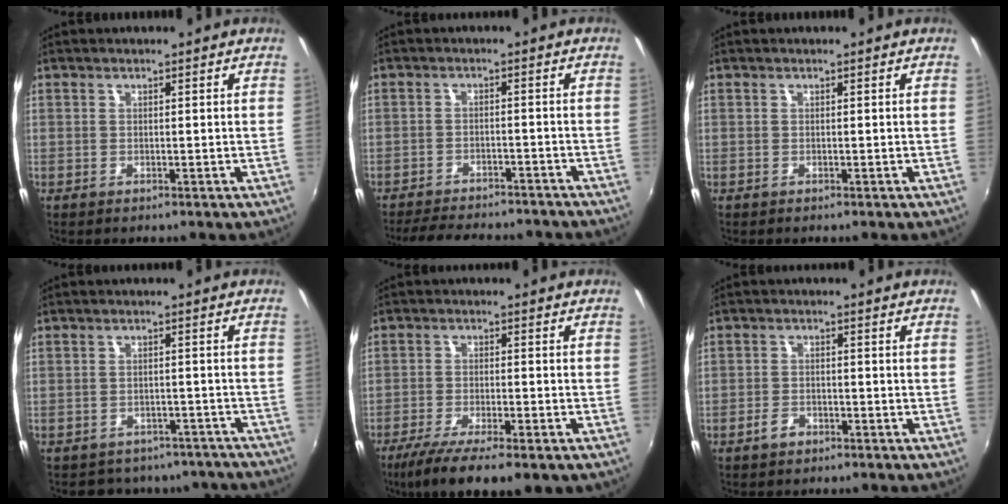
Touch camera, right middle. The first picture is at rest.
{"total": 14.6, "force": [-12.7, 3.8, 5.9], "torque": [-0.125, -0.020, -0.172]}
{"total": 0.0}
{"total": 13.9, "force": [-11.8, 6.4, 3.4], "torque": [-0.080, 0.012, -0.134]}
{"total": 12.1, "force": [-8.4, 2.9, 8.2], "torque": [-0.170, -0.043, -0.139]}
{"total": 2.8, "force": [-2.0, 1.6, 1.1], "torque": [-0.026, 0.002, -0.034]}